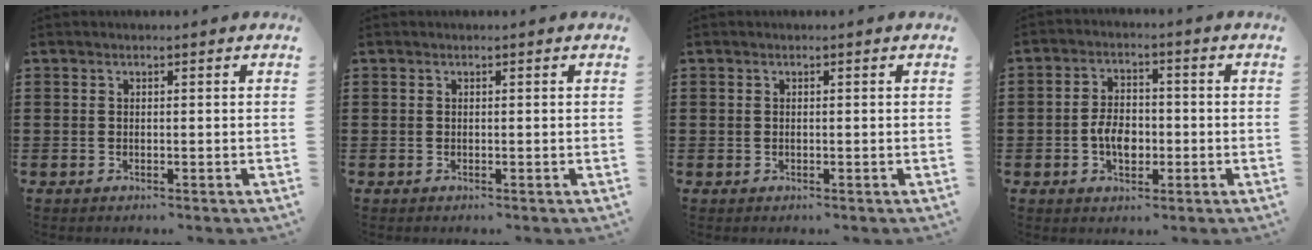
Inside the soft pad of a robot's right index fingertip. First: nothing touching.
{"total": 0.0}
{"total": 0.0}
{"total": 5.0, "force": [-1.3, 3.1, 3.7], "torque": [-0.073, 0.001, -0.028]}